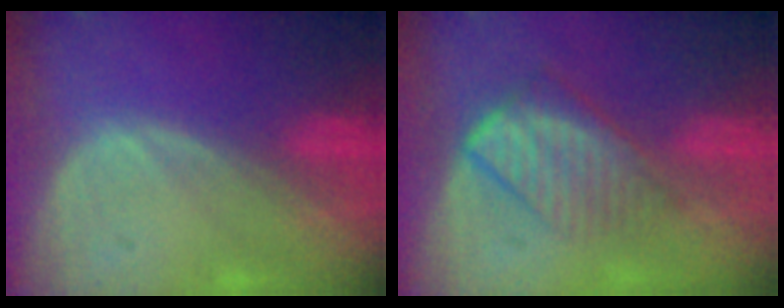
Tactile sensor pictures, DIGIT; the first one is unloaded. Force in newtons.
{"total": 6.5, "press": 5.9, "slide": 2.8}